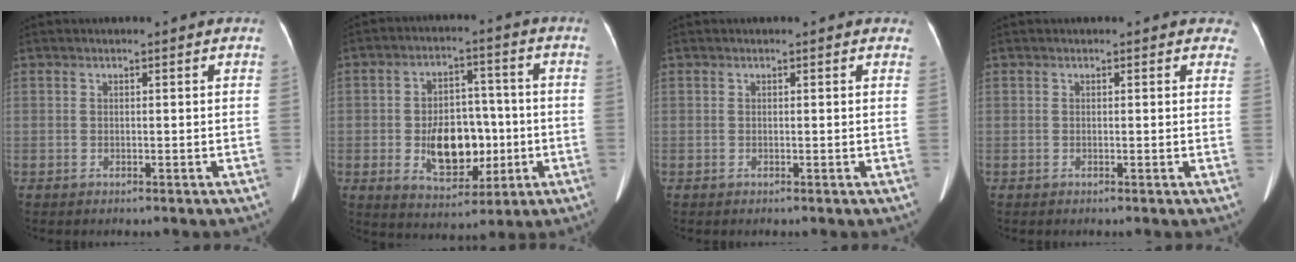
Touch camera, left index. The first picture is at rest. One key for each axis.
{"total": 10.7, "fx": -2.0, "fy": 6.6, "fz": 8.2, "tx": -0.139, "ty": 0.009, "tz": -0.023}
{"total": 1.2, "fx": 1.0, "fy": 0.5, "fz": 0.3, "tx": -0.001, "ty": -0.001, "tz": -0.002}
{"total": 2.3, "fx": 1.9, "fy": 1.2, "fz": 0.3, "tx": 0.017, "ty": -0.004, "tz": -0.003}